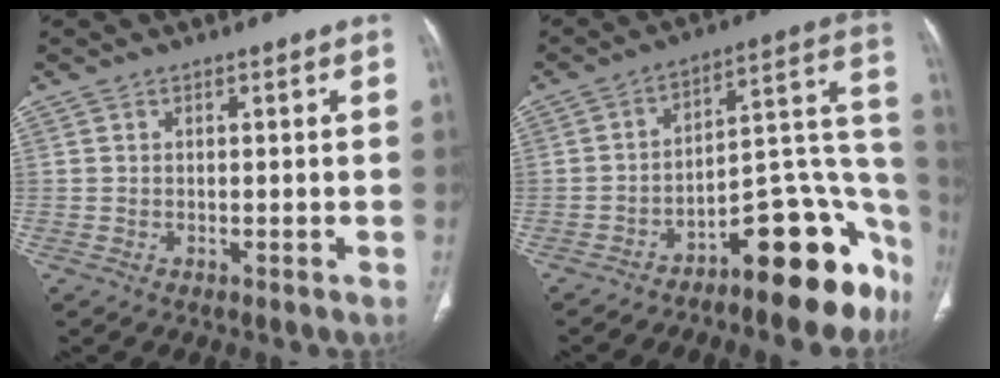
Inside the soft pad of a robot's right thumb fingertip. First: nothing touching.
{"total": 18.9, "force": [-11.8, 6.6, 13.3], "torque": [-0.088, 0.132, -0.172]}